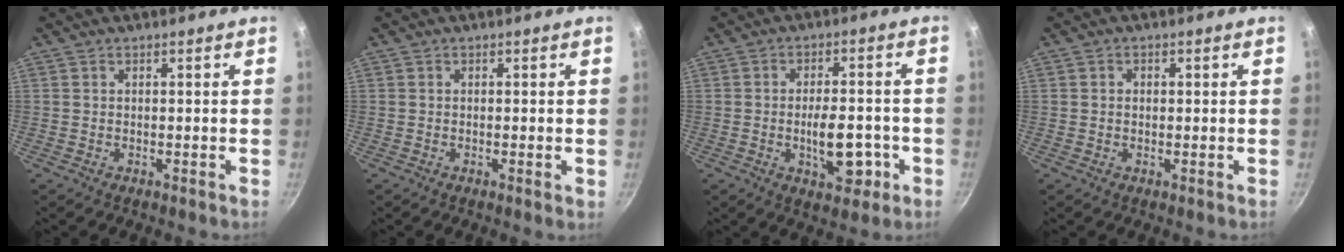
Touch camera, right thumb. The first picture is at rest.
{"total": 0.9, "force": [-0.2, 0.1, 0.9], "torque": [-0.015, -0.002, -0.004]}
{"total": 9.6, "force": [-2.6, 4.8, 7.9], "torque": [-0.089, 0.012, -0.033]}
{"total": 1.2, "force": [0.1, 1.0, 0.6], "torque": [-0.008, 0.004, 0.000]}